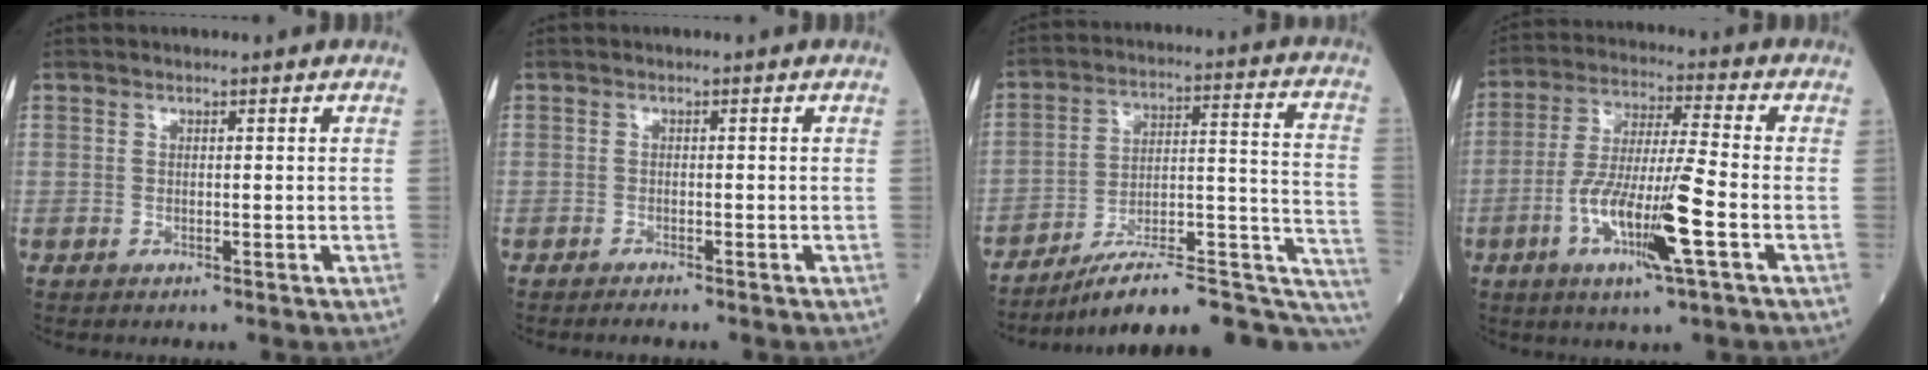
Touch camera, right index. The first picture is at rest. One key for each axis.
{"total": 1.6, "fx": -1.4, "fy": 0.1, "fz": 0.7, "tx": -0.014, "ty": -0.003, "tz": -0.019}
{"total": 21.4, "fx": -16.9, "fy": 4.4, "fz": 12.4, "tx": -0.107, "ty": 0.050, "tz": -0.244}
{"total": 12.7, "fx": -4.5, "fy": 0.5, "fz": 11.9, "tx": -0.231, "ty": -0.011, "tz": -0.085}